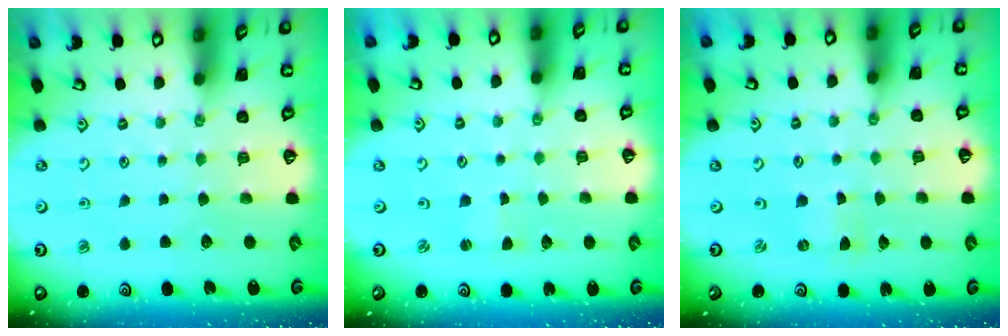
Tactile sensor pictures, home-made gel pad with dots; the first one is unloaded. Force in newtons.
{"total": 1.1, "press": 1.1, "slide": 0.2}
{"total": 0.6, "press": 0.6, "slide": 0.1}